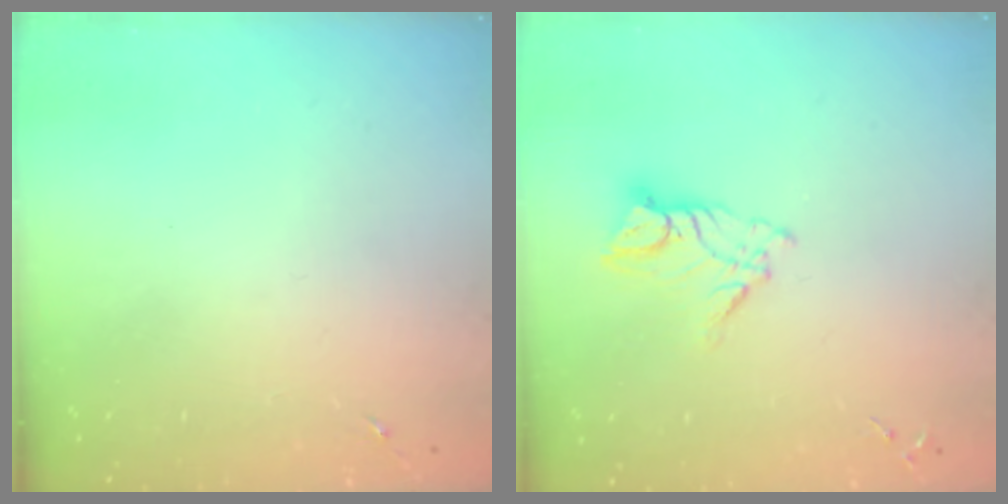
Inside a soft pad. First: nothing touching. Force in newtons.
{"total": 9.7, "press": 9.6, "slide": 0.9}